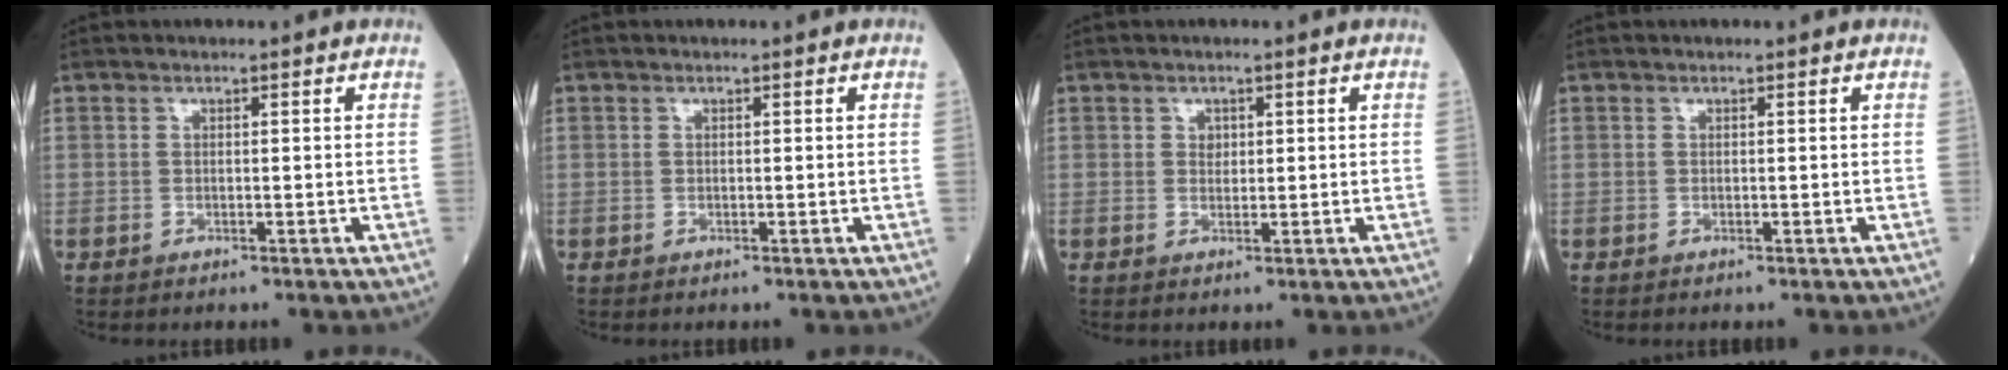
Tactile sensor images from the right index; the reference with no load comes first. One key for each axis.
{"total": 0.0}
{"total": 1.1, "fx": 0.4, "fy": 0.9, "fz": 0.5, "tx": -0.005, "ty": -0.001, "tz": 0.005}
{"total": 0.0}